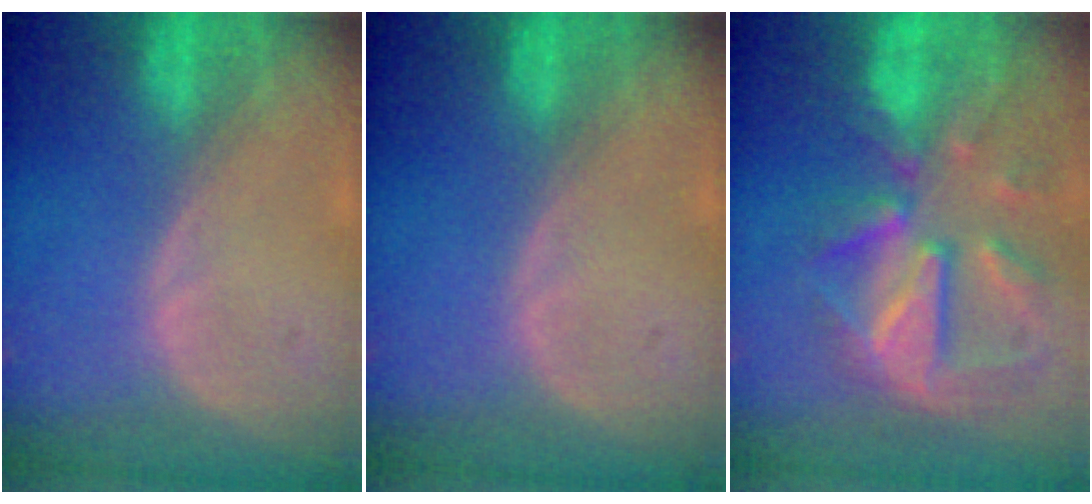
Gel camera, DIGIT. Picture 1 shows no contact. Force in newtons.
{"total": 0.0}
{"total": 11.9, "press": 10.4, "slide": 5.8}